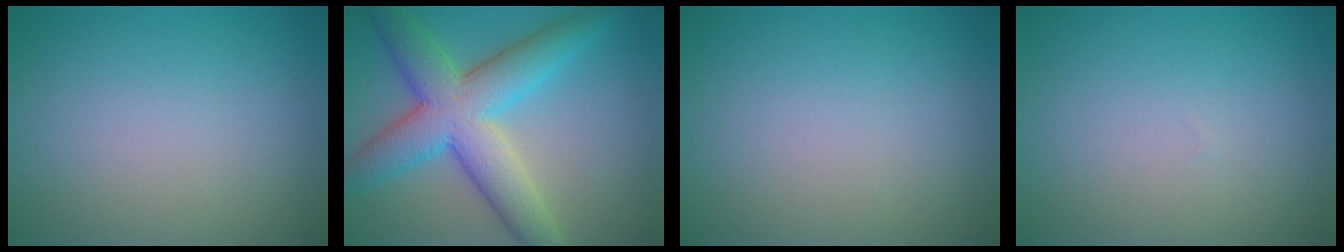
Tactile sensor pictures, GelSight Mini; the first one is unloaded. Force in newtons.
{"total": 8.7, "press": 8.7, "slide": 0.2}
{"total": 0.0}
{"total": 0.0}